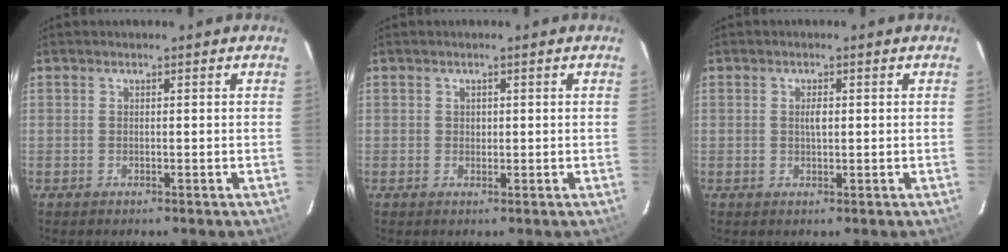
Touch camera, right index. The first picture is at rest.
{"total": 1.0, "force": [0.1, 0.9, 0.3], "torque": [-0.002, 0.002, 0.003]}
{"total": 1.8, "force": [0.2, 0.8, 1.6], "torque": [-0.029, 0.002, 0.004]}